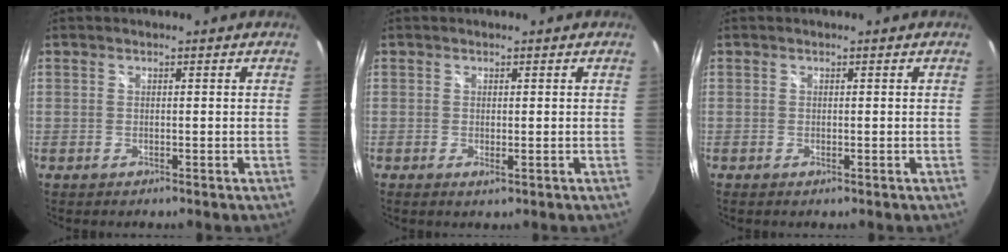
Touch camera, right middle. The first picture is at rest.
{"total": 0.9, "force": [-0.1, 0.4, 0.8], "torque": [-0.015, -0.003, -0.002]}
{"total": 0.0}